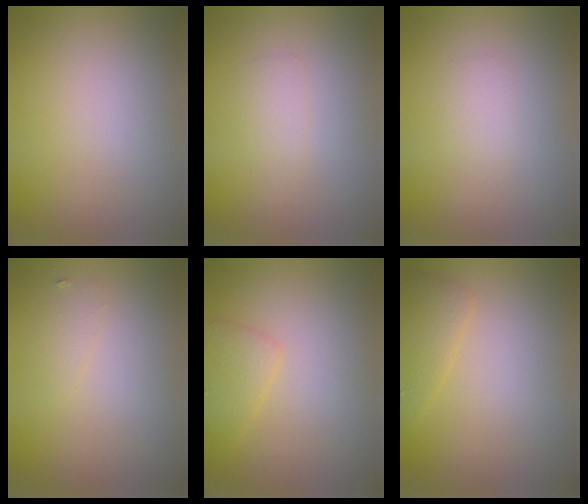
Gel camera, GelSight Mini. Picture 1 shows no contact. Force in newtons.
{"total": 1.2, "press": 1.2, "slide": 0.0}
{"total": 1.0, "press": 1.0, "slide": 0.0}
{"total": 0.8, "press": 0.8, "slide": 0.0}
{"total": 1.8, "press": 1.8, "slide": 0.2}
{"total": 1.9, "press": 1.9, "slide": 0.1}